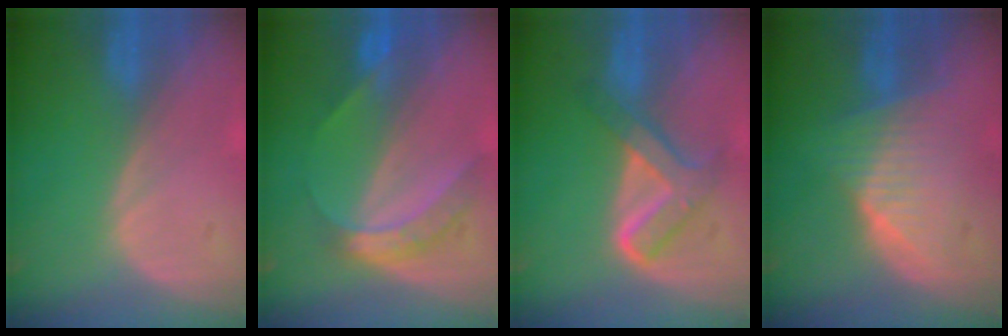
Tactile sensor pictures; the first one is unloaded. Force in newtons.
{"total": 6.3, "press": 5.3, "slide": 3.3}
{"total": 5.9, "press": 5.9, "slide": 0.2}
{"total": 6.9, "press": 6.3, "slide": 2.7}